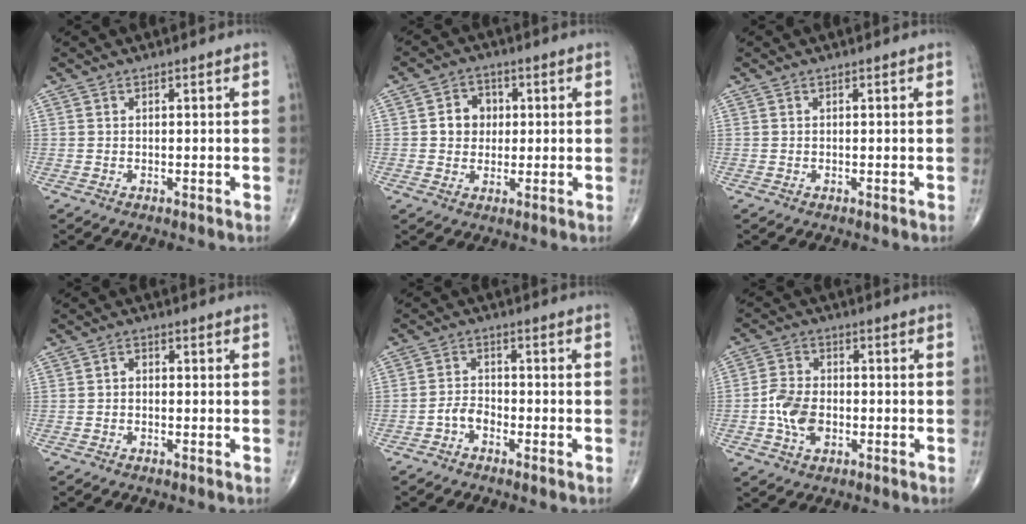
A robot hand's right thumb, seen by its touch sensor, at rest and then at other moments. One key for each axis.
{"total": 5.7, "fx": 0.7, "fy": 5.0, "fz": 2.7, "tx": -0.012, "ty": 0.006, "tz": 0.006}
{"total": 0.0}
{"total": 1.4, "fx": -0.2, "fy": 1.1, "fz": 0.9, "tx": -0.005, "ty": 0.009, "tz": -0.008}
{"total": 2.9, "fx": -1.8, "fy": 1.7, "fz": 1.6, "tx": -0.024, "ty": 0.016, "tz": -0.039}
{"total": 9.6, "fx": -2.6, "fy": 6.8, "fz": 6.2, "tx": -0.100, "ty": 0.022, "tz": -0.054}